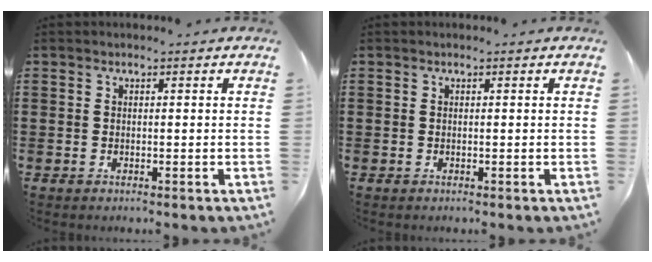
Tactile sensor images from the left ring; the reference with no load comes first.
{"total": 0.0}